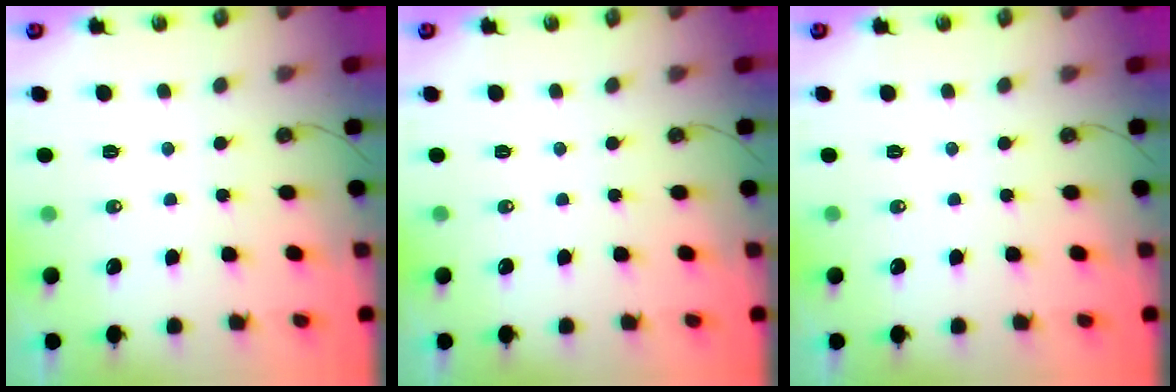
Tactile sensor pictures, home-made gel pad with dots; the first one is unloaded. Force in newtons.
{"total": 0.0}
{"total": 0.0}